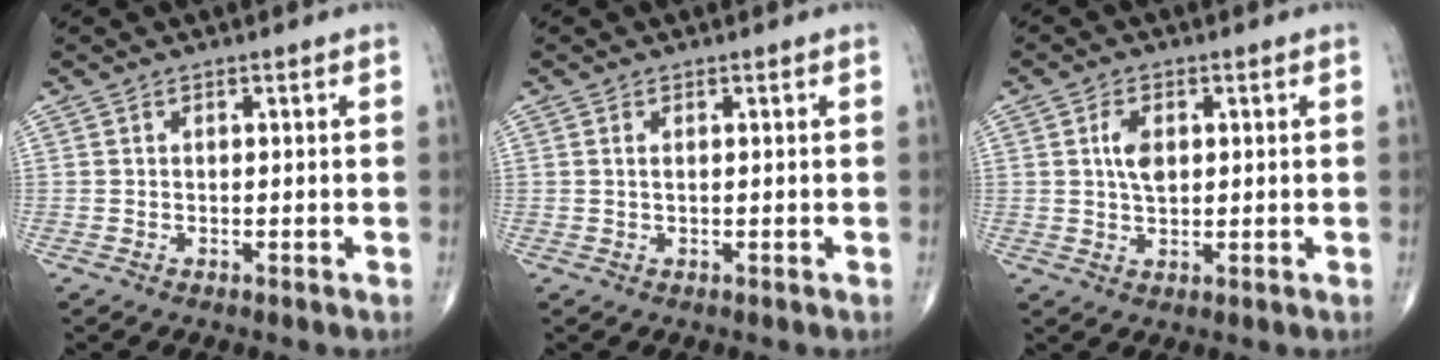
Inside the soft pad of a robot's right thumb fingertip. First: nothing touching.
{"total": 0.5, "force": [0.1, 0.1, 0.5], "torque": [-0.014, 0.002, 0.003]}
{"total": 4.3, "force": [0.8, 2.5, 3.4], "torque": [-0.058, -0.003, 0.014]}